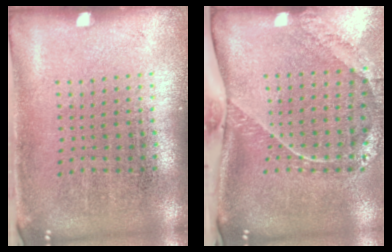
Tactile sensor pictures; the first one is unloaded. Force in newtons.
{"total": 2.5, "press": 1.7, "slide": 1.9}